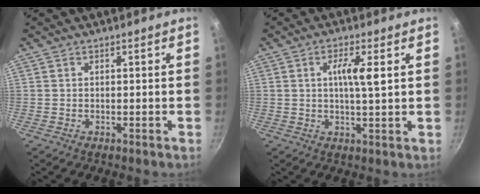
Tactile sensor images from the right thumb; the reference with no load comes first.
{"total": 5.4, "force": [1.3, 0.8, 5.2], "torque": [-0.091, -0.003, 0.020]}